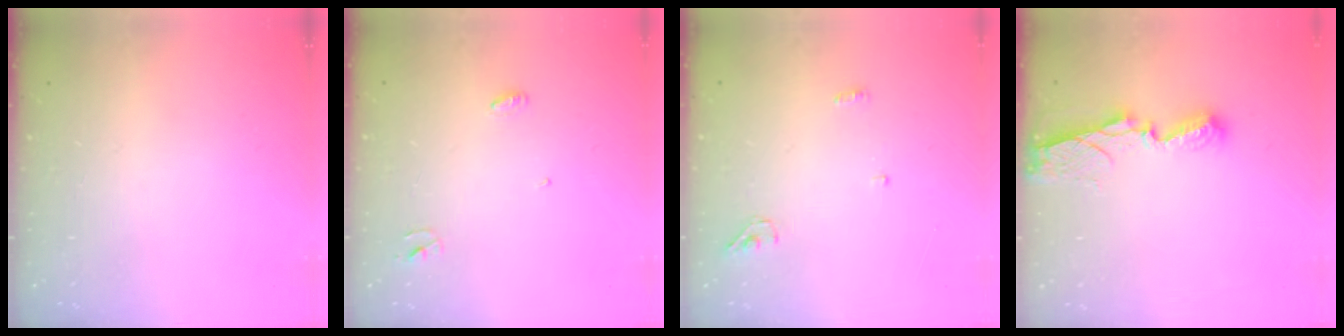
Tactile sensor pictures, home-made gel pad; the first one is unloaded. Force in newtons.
{"total": 3.2, "press": 3.2, "slide": 0.3}
{"total": 3.4, "press": 3.3, "slide": 1.0}
{"total": 7.1, "press": 7.1, "slide": 0.2}